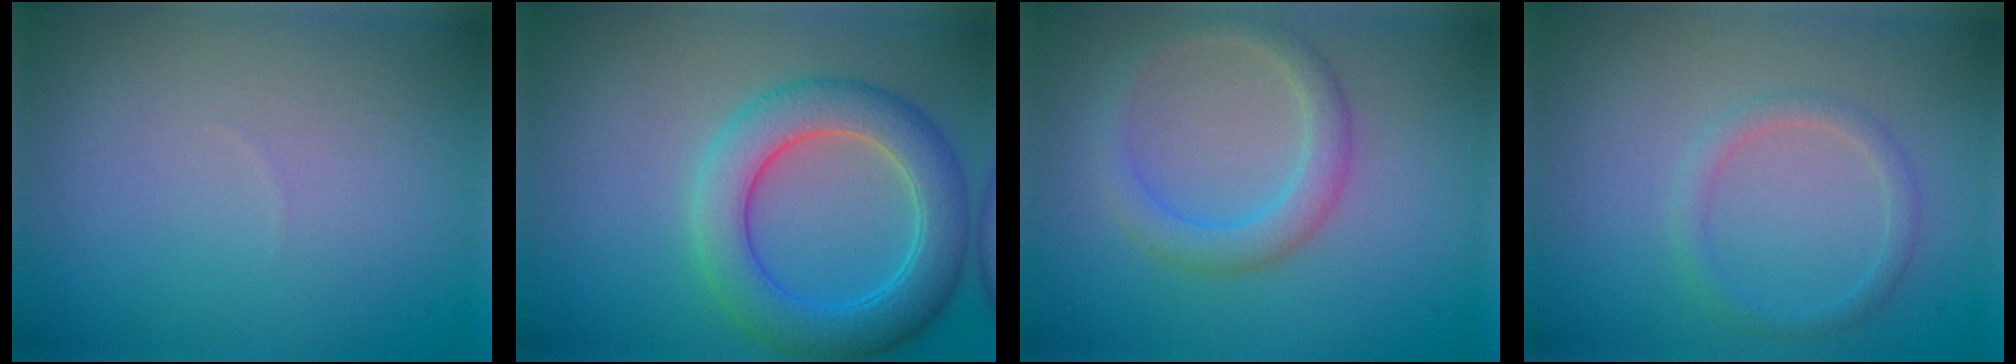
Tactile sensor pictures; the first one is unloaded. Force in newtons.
{"total": 6.1, "press": 6.1, "slide": 0.2}
{"total": 2.8, "press": 2.8, "slide": 0.1}
{"total": 1.6, "press": 1.6, "slide": 0.1}